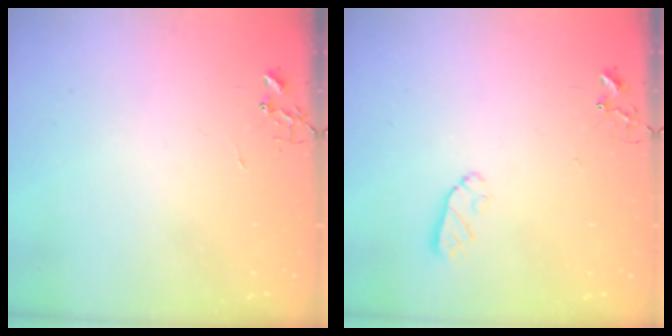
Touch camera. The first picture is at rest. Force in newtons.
{"total": 6.0, "press": 6.0, "slide": 0.3}